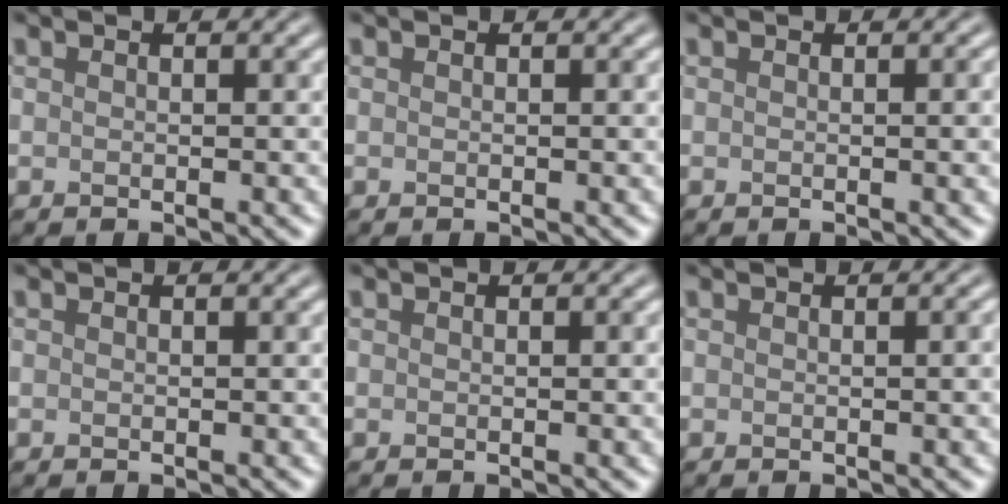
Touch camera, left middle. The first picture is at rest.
{"total": 0.0}
{"total": 2.5, "force": [0.0, 0.8, 2.4], "torque": [-0.020, 0.003, -0.004]}
{"total": 0.0}
{"total": 0.7, "force": [0.0, 0.1, 0.7], "torque": [-0.006, 0.002, -0.001]}
{"total": 1.9, "force": [0.1, 0.6, 1.8], "torque": [-0.015, 0.005, -0.003]}